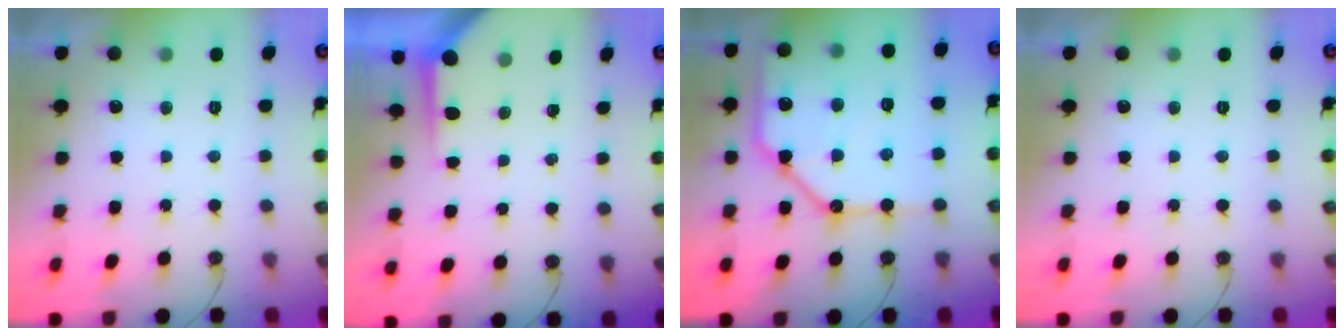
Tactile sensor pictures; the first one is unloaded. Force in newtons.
{"total": 6.5, "press": 6.5, "slide": 0.2}
{"total": 18.6, "press": 18.4, "slide": 2.2}
{"total": 0.0}